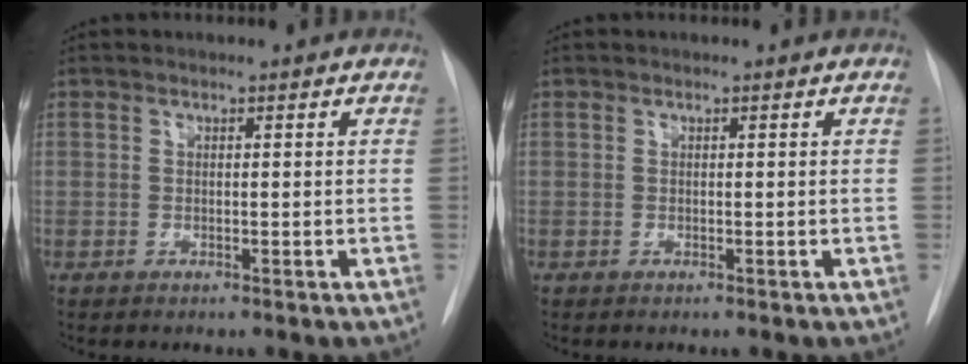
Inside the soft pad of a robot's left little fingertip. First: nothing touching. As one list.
[{"total": 0.0}]